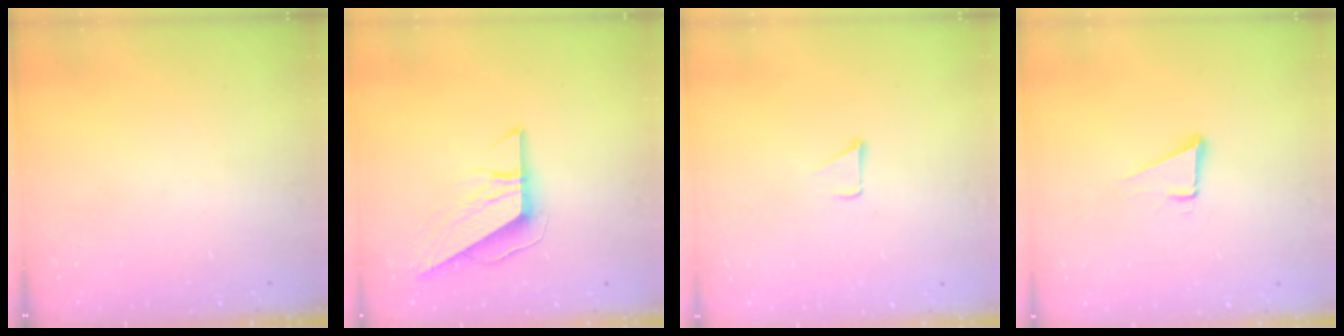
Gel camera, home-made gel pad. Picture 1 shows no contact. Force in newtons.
{"total": 9.2, "press": 9.2, "slide": 0.6}
{"total": 1.2, "press": 1.2, "slide": 0.1}
{"total": 4.8, "press": 3.6, "slide": 3.1}